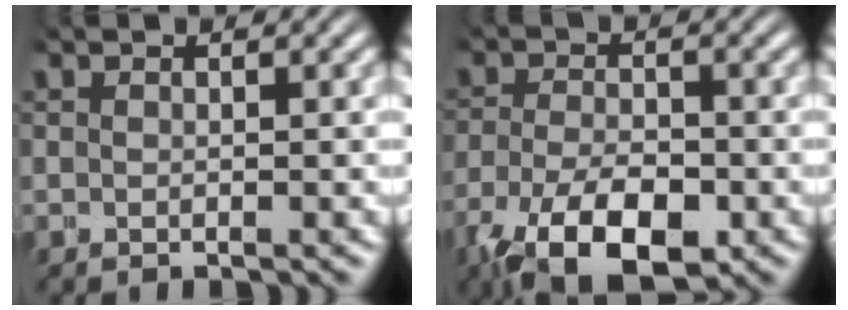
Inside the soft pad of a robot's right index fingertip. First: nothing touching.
{"total": 8.6, "force": [-5.3, 4.6, 5.0], "torque": [-0.109, -0.054, -0.046]}